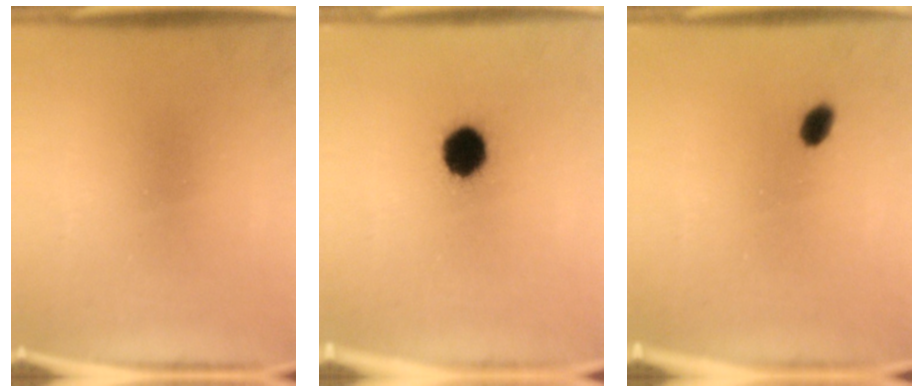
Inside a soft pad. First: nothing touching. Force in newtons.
{"total": 8.4}
{"total": 2.4}